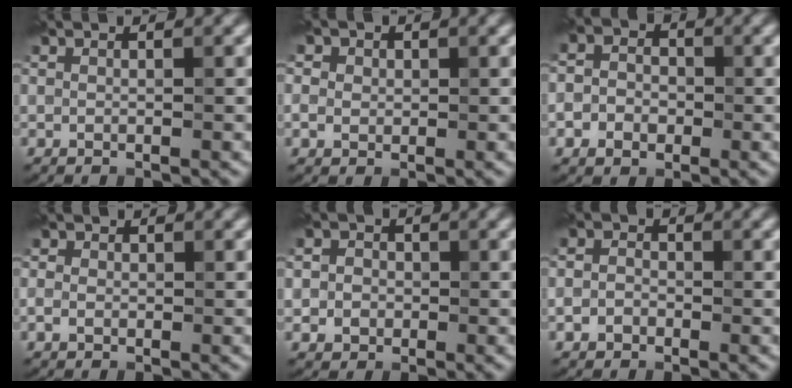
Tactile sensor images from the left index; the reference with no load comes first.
{"total": 3.1, "force": [0.9, 2.6, 1.4], "torque": [-0.018, 0.017, -0.005]}
{"total": 3.7, "force": [-0.7, 3.2, 1.7], "torque": [-0.009, 0.006, -0.025]}
{"total": 1.7, "force": [-0.1, 1.4, 0.9], "torque": [-0.011, 0.001, -0.007]}
{"total": 3.4, "force": [0.3, 3.1, 1.4], "torque": [0.002, 0.009, -0.020]}
{"total": 1.9, "force": [-0.6, 1.6, 0.9], "torque": [0.000, 0.000, -0.022]}